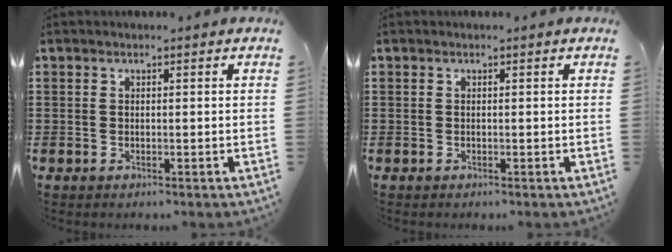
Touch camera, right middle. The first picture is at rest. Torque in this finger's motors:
{"motor_torque": [-0.90, 0.24, -0.01, 0.02]}